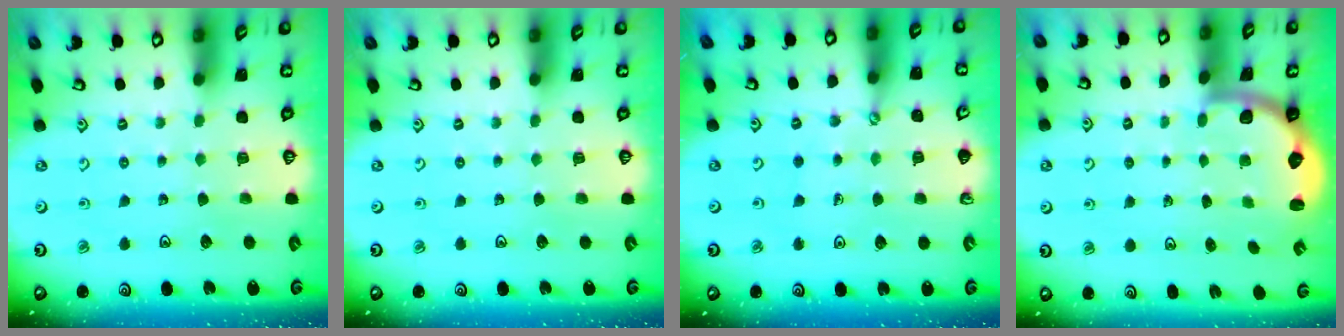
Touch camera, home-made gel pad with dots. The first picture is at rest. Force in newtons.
{"total": 0.0}
{"total": 1.7, "press": 1.7, "slide": 0.1}
{"total": 2.4, "press": 1.9, "slide": 1.4}